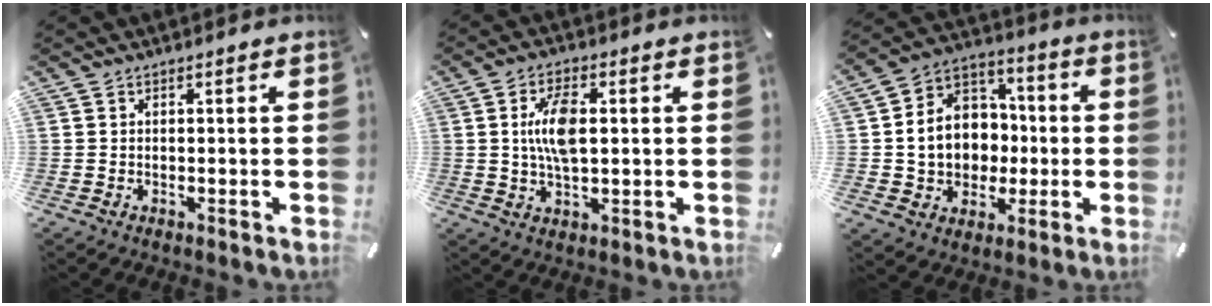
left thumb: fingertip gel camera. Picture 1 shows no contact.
{"total": 8.8, "force": [1.2, 4.1, 7.8], "torque": [-0.162, 0.002, 0.013]}
{"total": 12.5, "force": [-1.4, 11.3, 5.0], "torque": [-0.126, 0.004, -0.020]}